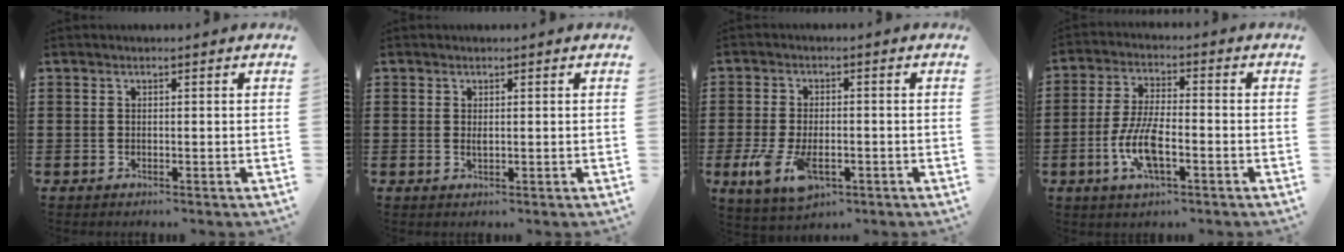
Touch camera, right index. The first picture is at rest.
{"total": 0.9, "force": [0.3, 0.4, 0.8], "torque": [-0.016, 0.003, 0.004]}
{"total": 7.1, "force": [-2.4, 3.5, 5.7], "torque": [-0.135, -0.011, -0.046]}
{"total": 8.4, "force": [-2.7, 2.9, 7.3], "torque": [-0.168, -0.012, -0.054]}